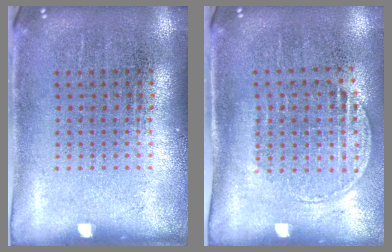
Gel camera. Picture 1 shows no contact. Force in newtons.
{"total": 1.5, "press": 1.3, "slide": 0.8}